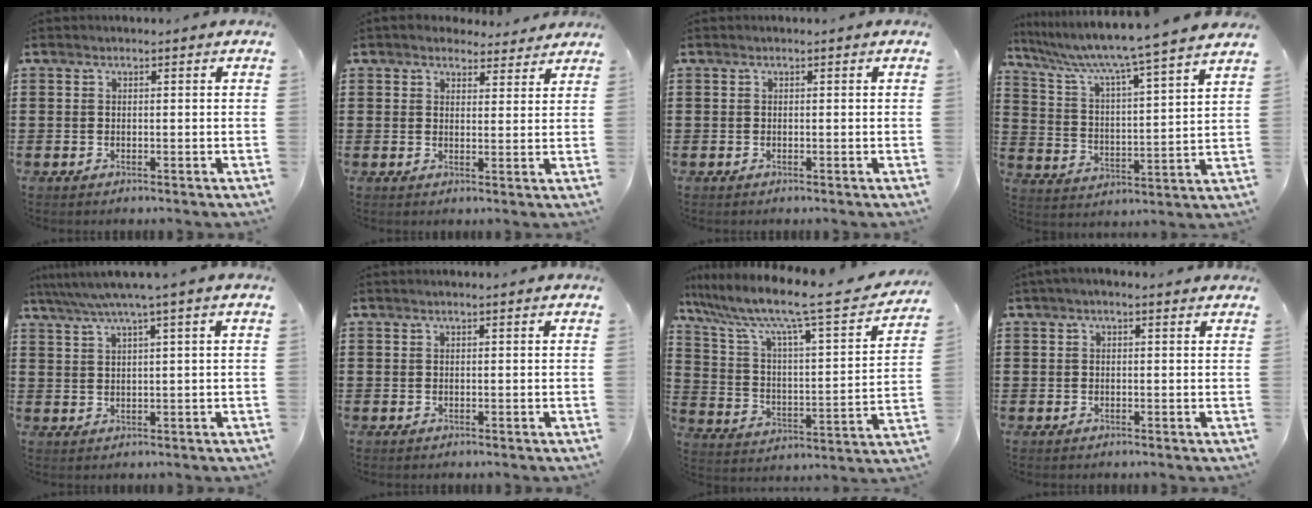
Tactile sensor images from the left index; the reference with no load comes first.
{"total": 3.4, "force": [3.2, 1.2, 0.5], "torque": [-0.013, -0.011, 0.057]}
{"total": 0.0}
{"total": 6.3, "force": [5.5, -1.3, 2.9], "torque": [-0.083, -0.054, 0.080]}
{"total": 3.9, "force": [2.3, -0.5, 3.2], "torque": [-0.067, -0.004, 0.036]}
{"total": 0.0}
{"total": 10.2, "force": [8.1, 0.6, 6.2], "torque": [-0.152, -0.057, 0.126]}
{"total": 1.0, "force": [0.1, 0.7, 0.7], "torque": [-0.015, 0.006, 0.002]}